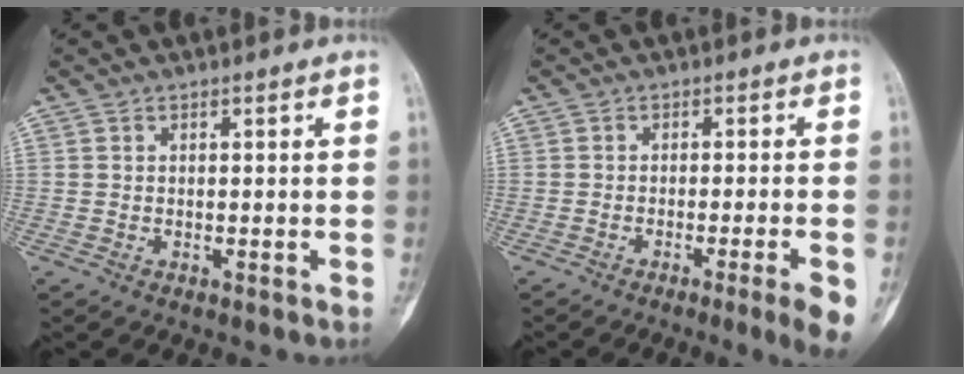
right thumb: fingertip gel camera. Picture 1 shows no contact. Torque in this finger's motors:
{"motor_torque": [-0.09, 0.24, -0.03, -0.03, 0.00]}